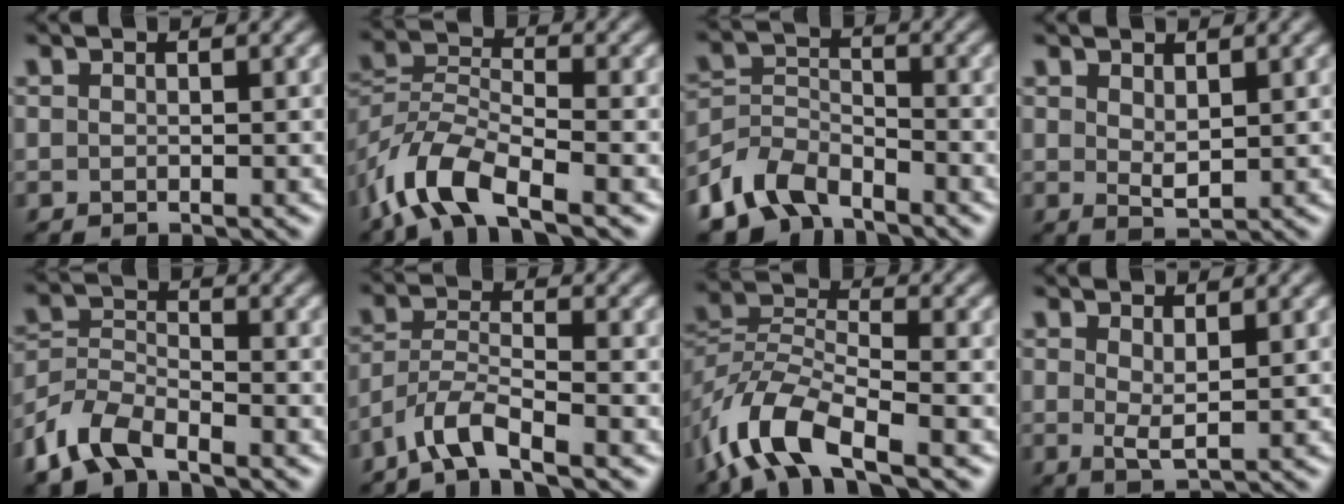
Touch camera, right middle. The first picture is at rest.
{"total": 7.4, "force": [-4.9, 2.8, 4.8], "torque": [-0.096, 0.000, -0.107]}
{"total": 6.3, "force": [-4.9, 3.2, 2.2], "torque": [-0.043, -0.007, -0.107]}
{"total": 1.6, "force": [0.8, 0.7, 1.2], "torque": [-0.026, -0.003, 0.021]}
{"total": 5.1, "force": [-3.9, 2.1, 2.5], "torque": [-0.052, -0.003, -0.088]}
{"total": 3.9, "force": [-3.0, 0.6, 2.4], "torque": [-0.046, 0.005, -0.070]}
{"total": 8.2, "force": [-5.2, 3.4, 5.4], "torque": [-0.106, 0.002, -0.111]}
{"total": 1.8, "force": [0.8, 0.4, 1.6], "torque": [-0.032, -0.007, 0.017]}